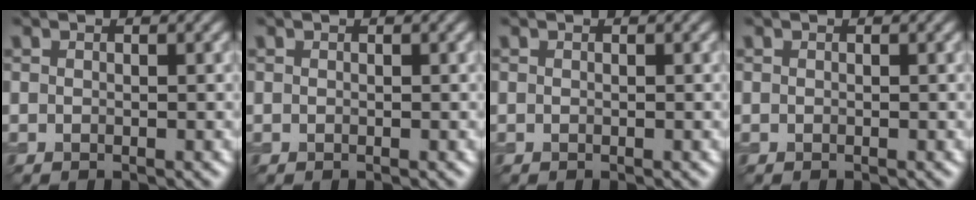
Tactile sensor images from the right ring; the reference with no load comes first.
{"total": 0.0}
{"total": 0.0}
{"total": 0.0}